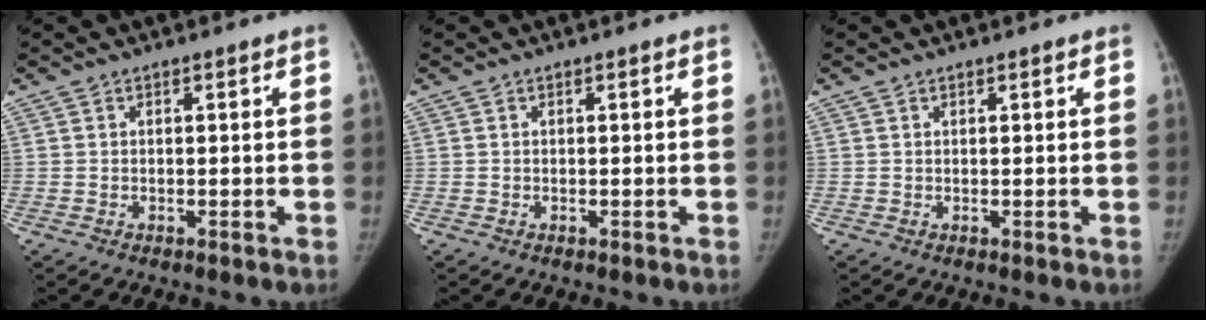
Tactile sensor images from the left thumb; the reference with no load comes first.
{"total": 0.0}
{"total": 0.0}